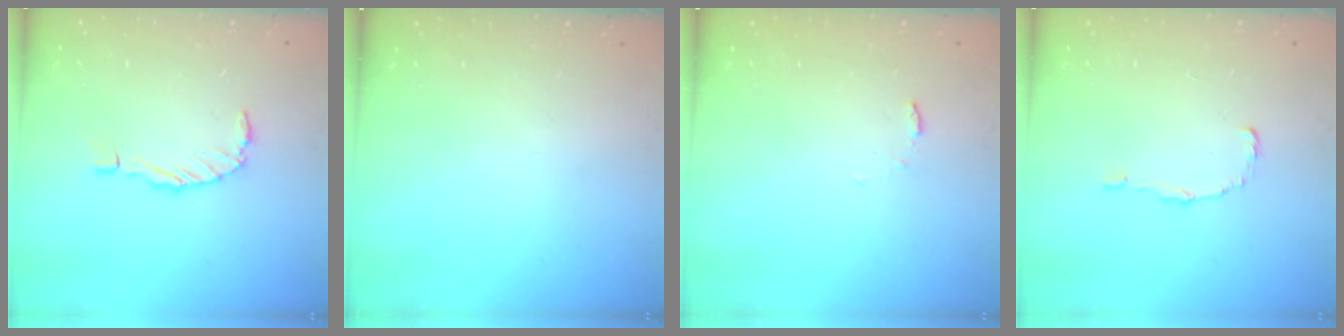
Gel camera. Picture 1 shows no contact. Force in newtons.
{"total": 0.0}
{"total": 3.1, "press": 3.1, "slide": 0.3}
{"total": 0.9, "press": 0.9, "slide": 0.0}